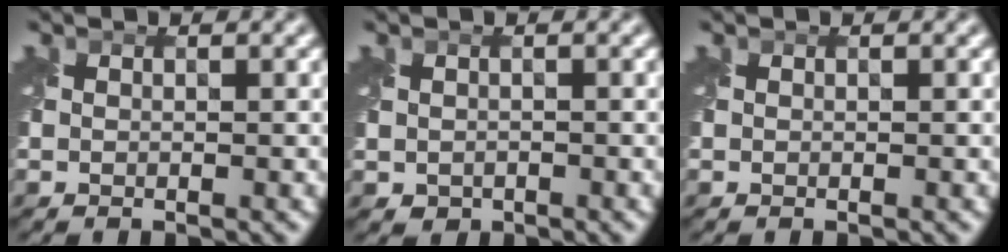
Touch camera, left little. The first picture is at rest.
{"total": 1.1, "force": [-0.3, 0.9, 0.4], "torque": [-0.008, -0.008, -0.004]}
{"total": 0.0}